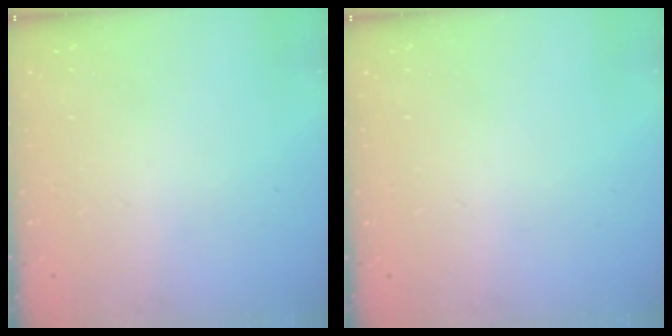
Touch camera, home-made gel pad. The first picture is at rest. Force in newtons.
{"total": 0.0}